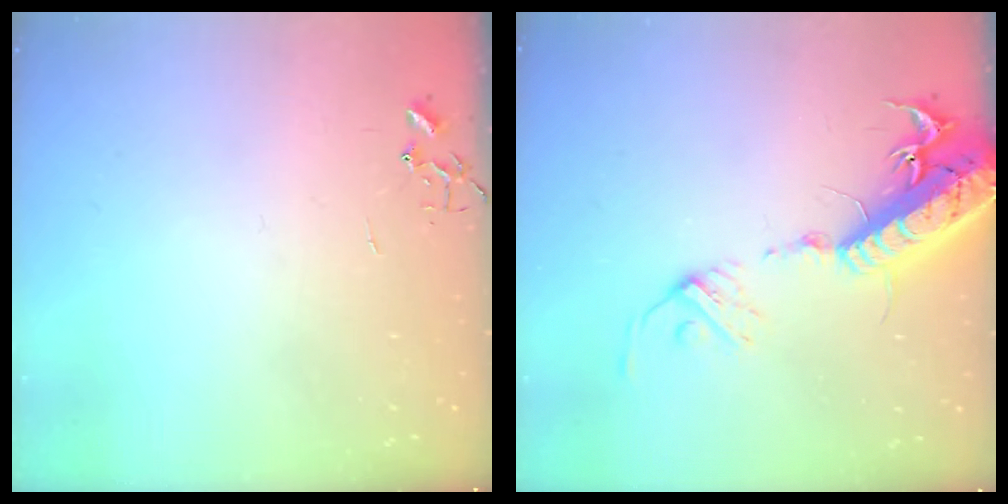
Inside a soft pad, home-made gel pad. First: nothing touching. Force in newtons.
{"total": 20.6, "press": 20.2, "slide": 4.3}